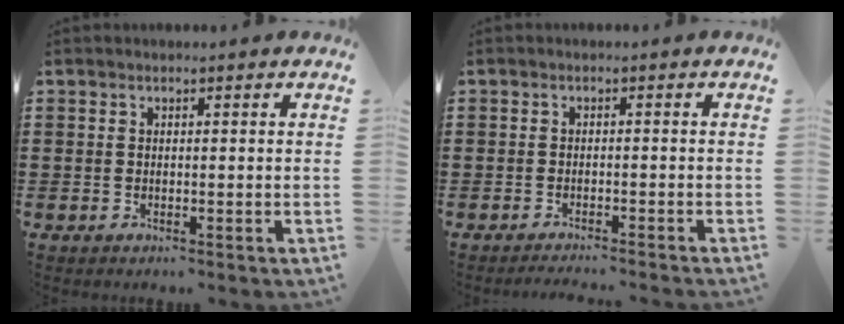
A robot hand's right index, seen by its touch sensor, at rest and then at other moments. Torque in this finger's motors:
{"motor_torque": [-0.15, 1.41, -1.05, -0.19]}